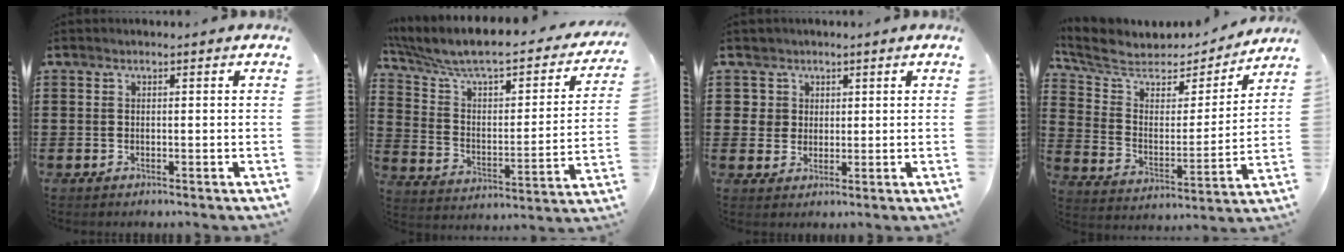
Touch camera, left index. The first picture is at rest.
{"total": 7.0, "force": [5.8, 1.4, 3.6], "torque": [-0.098, -0.051, 0.093]}
{"total": 3.9, "force": [1.6, 3.6, 0.0], "torque": [-0.013, 0.010, 0.027]}
{"total": 6.3, "force": [5.3, 2.7, 2.3], "torque": [-0.076, -0.037, 0.088]}